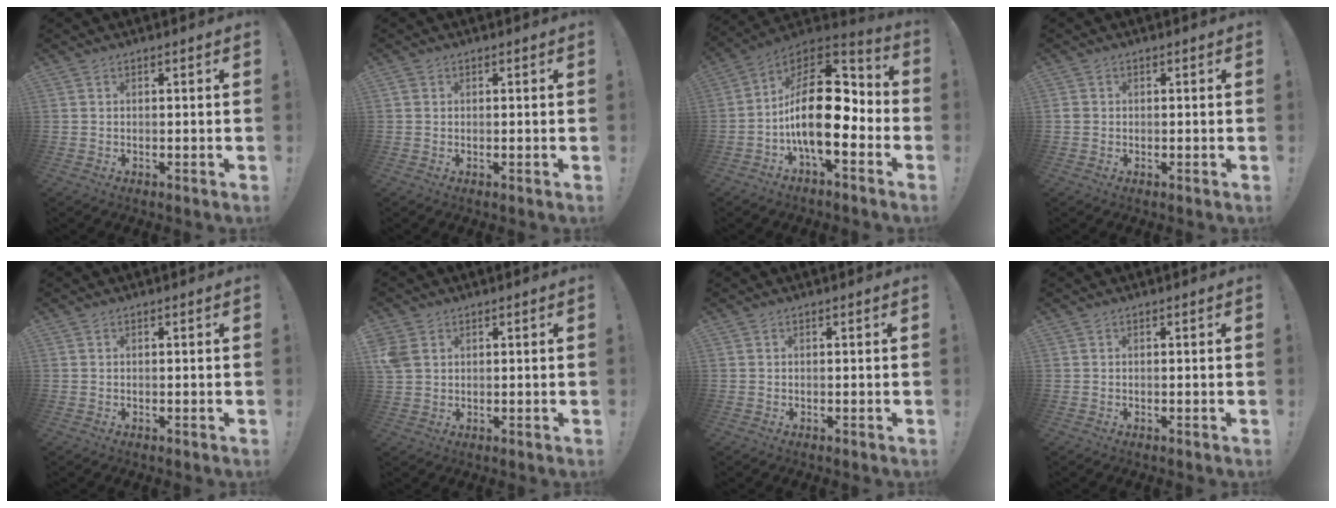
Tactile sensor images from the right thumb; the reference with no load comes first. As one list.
[{"total": 1.0, "force": [0.4, 0.9, 0.3], "torque": [-0.013, 0.005, 0.010]}, {"total": 22.0, "force": [-2.1, 11.1, 19.0], "torque": [-0.336, 0.012, -0.032]}, {"total": 1.3, "force": [0.0, 1.2, 0.5], "torque": [-0.015, 0.006, 0.002]}, {"total": 0.0}, {"total": 5.1, "force": [1.9, 3.9, 2.7], "torque": [-0.057, 0.003, 0.040]}, {"total": 0.0}, {"total": 0.0}]